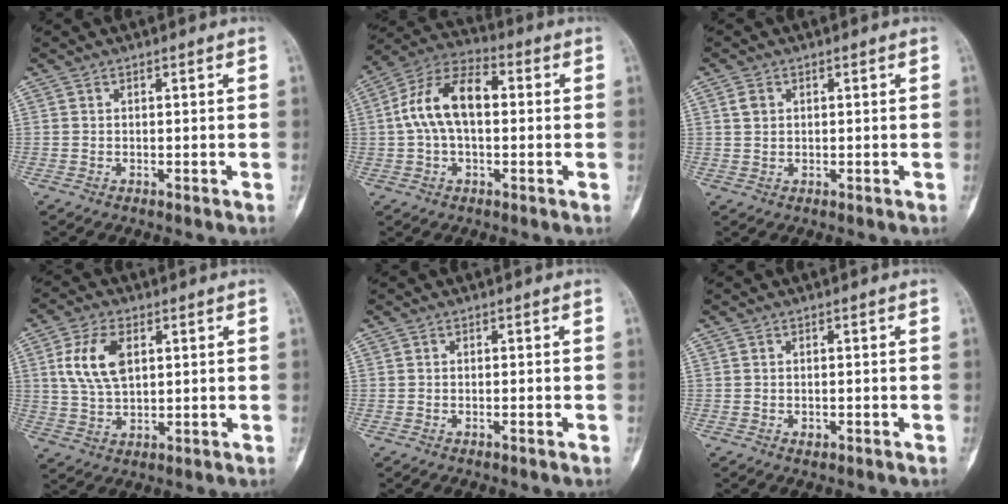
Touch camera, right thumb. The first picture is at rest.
{"total": 12.9, "force": [0.9, 7.3, 10.6], "torque": [-0.197, 0.039, 0.007]}
{"total": 2.1, "force": [0.8, 1.6, 1.2], "torque": [-0.018, 0.003, 0.018]}
{"total": 9.3, "force": [2.7, 5.2, 7.2], "torque": [-0.138, 0.000, 0.054]}
{"total": 0.6, "force": [-0.3, 0.0, 0.5], "torque": [-0.010, 0.003, -0.002]}
{"total": 1.0, "force": [-0.4, 0.6, 0.7], "torque": [-0.007, 0.003, -0.004]}